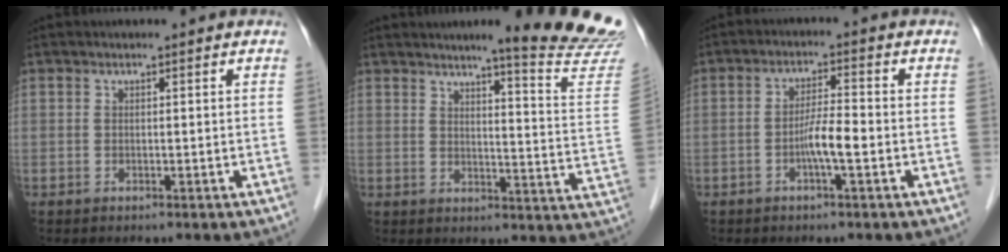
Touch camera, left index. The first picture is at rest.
{"total": 15.9, "force": [14.2, -1.1, 7.0], "torque": [-0.083, -0.101, 0.155]}
{"total": 4.3, "force": [-1.5, 0.2, 4.1], "torque": [-0.078, 0.001, -0.029]}